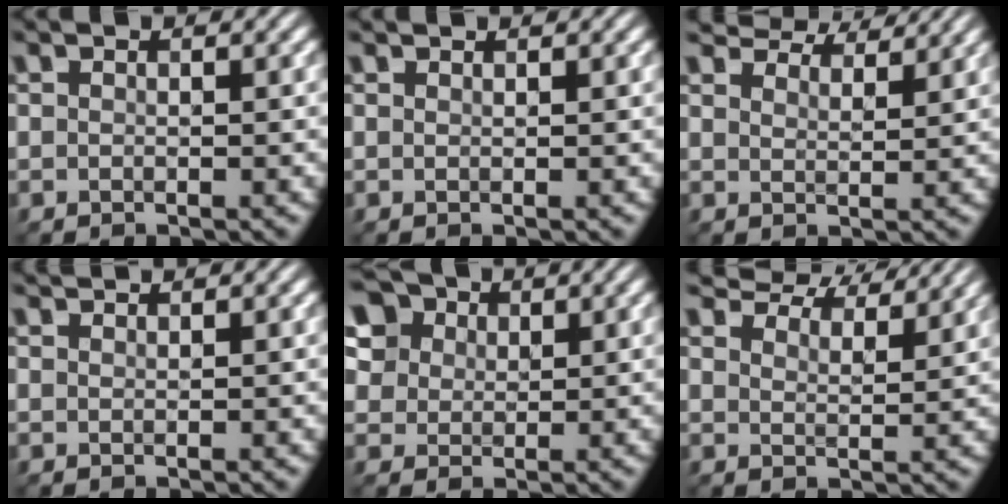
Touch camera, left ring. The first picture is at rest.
{"total": 0.6, "force": [0.6, 0.0, 0.1], "torque": [-0.001, -0.005, 0.007]}
{"total": 6.6, "force": [6.2, 1.1, 1.9], "torque": [-0.045, -0.006, 0.093]}
{"total": 1.3, "force": [1.2, 0.1, 0.4], "torque": [-0.003, -0.002, 0.014]}
{"total": 9.0, "force": [5.2, 6.3, 3.7], "torque": [-0.098, 0.016, 0.080]}
{"total": 8.2, "force": [7.6, 1.6, 2.7], "torque": [-0.050, -0.005, 0.106]}